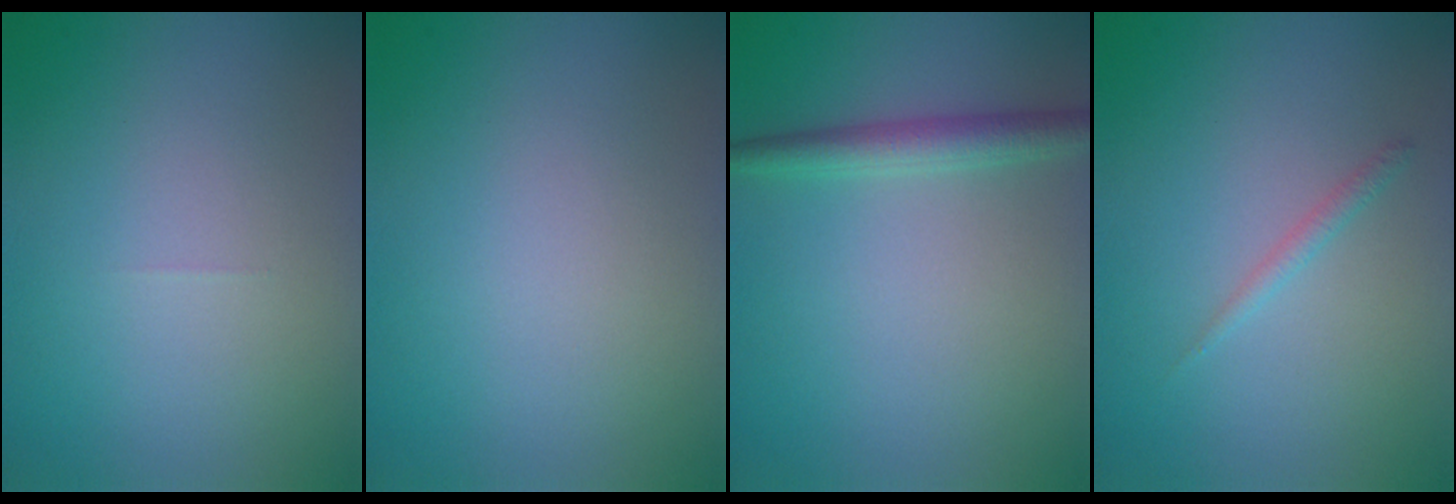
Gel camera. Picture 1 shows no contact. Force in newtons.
{"total": 0.0}
{"total": 2.4, "press": 2.4, "slide": 0.0}
{"total": 0.9, "press": 0.9, "slide": 0.0}